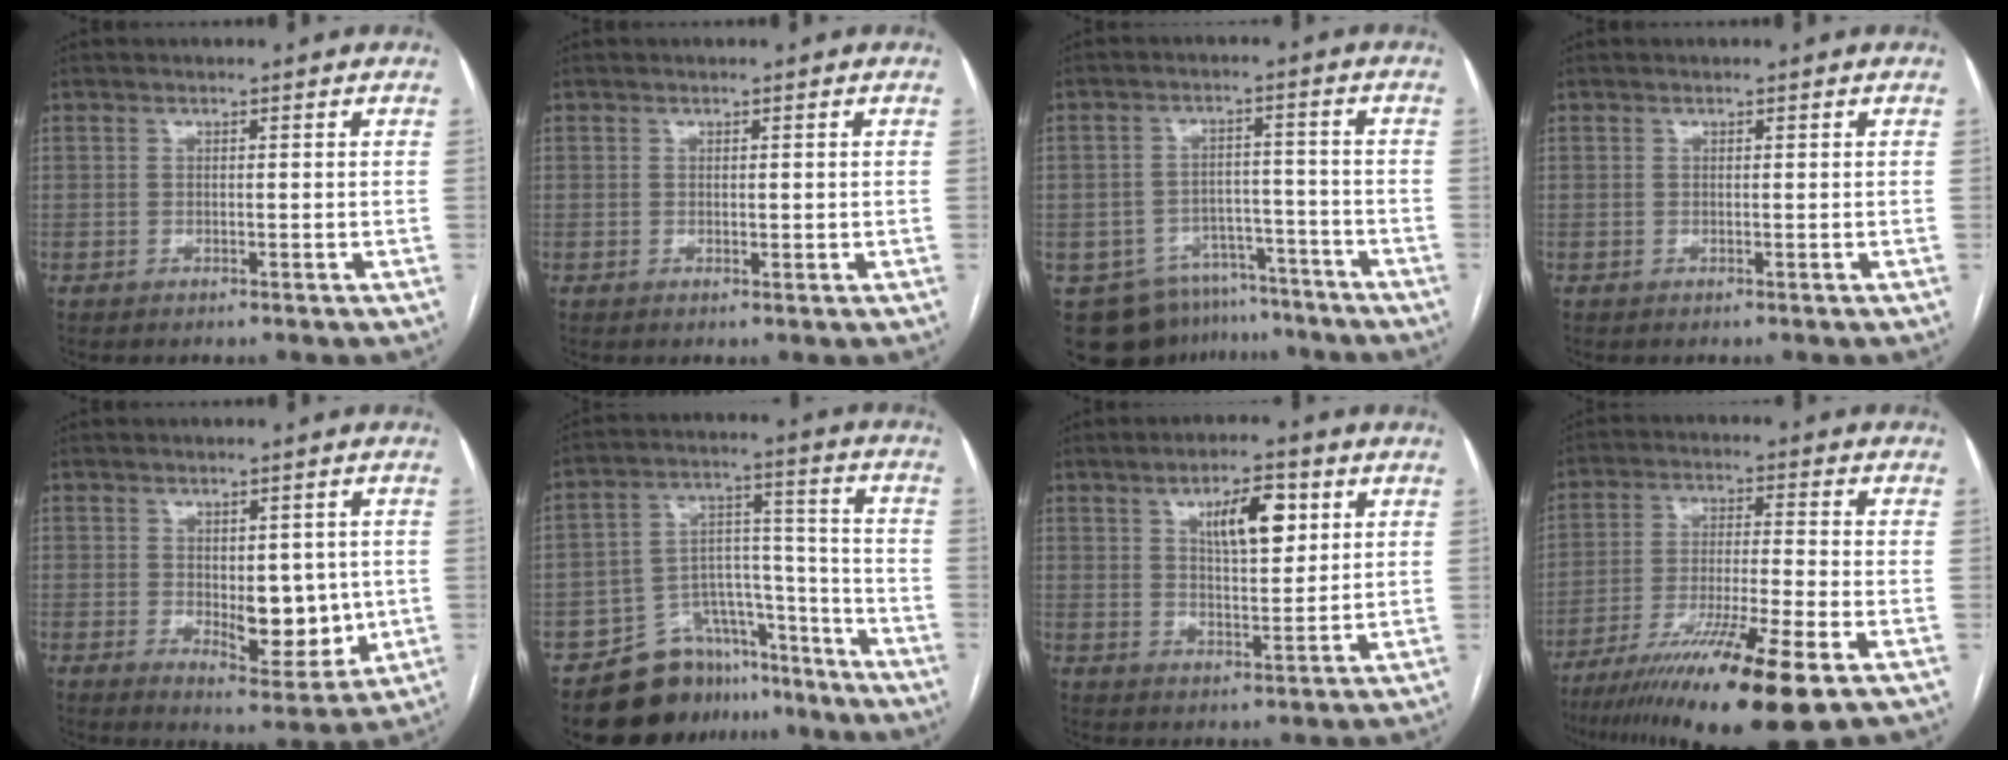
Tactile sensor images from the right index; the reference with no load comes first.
{"total": 0.9, "force": [0.2, 0.5, 0.7], "torque": [-0.009, -0.003, 0.004]}
{"total": 12.1, "force": [-9.5, 7.2, 2.1], "torque": [-0.031, 0.028, -0.130]}
{"total": 0.0}
{"total": 8.6, "force": [-0.4, 3.9, 7.6], "torque": [-0.099, -0.008, 0.011]}
{"total": 14.2, "force": [-11.9, 7.4, 2.5], "torque": [-0.025, 0.065, -0.184]}
{"total": 8.3, "force": [3.4, 2.8, 7.0], "torque": [-0.116, 0.007, 0.059]}
{"total": 16.5, "force": [-10.3, 0.3, 12.9], "torque": [-0.211, -0.041, -0.177]}